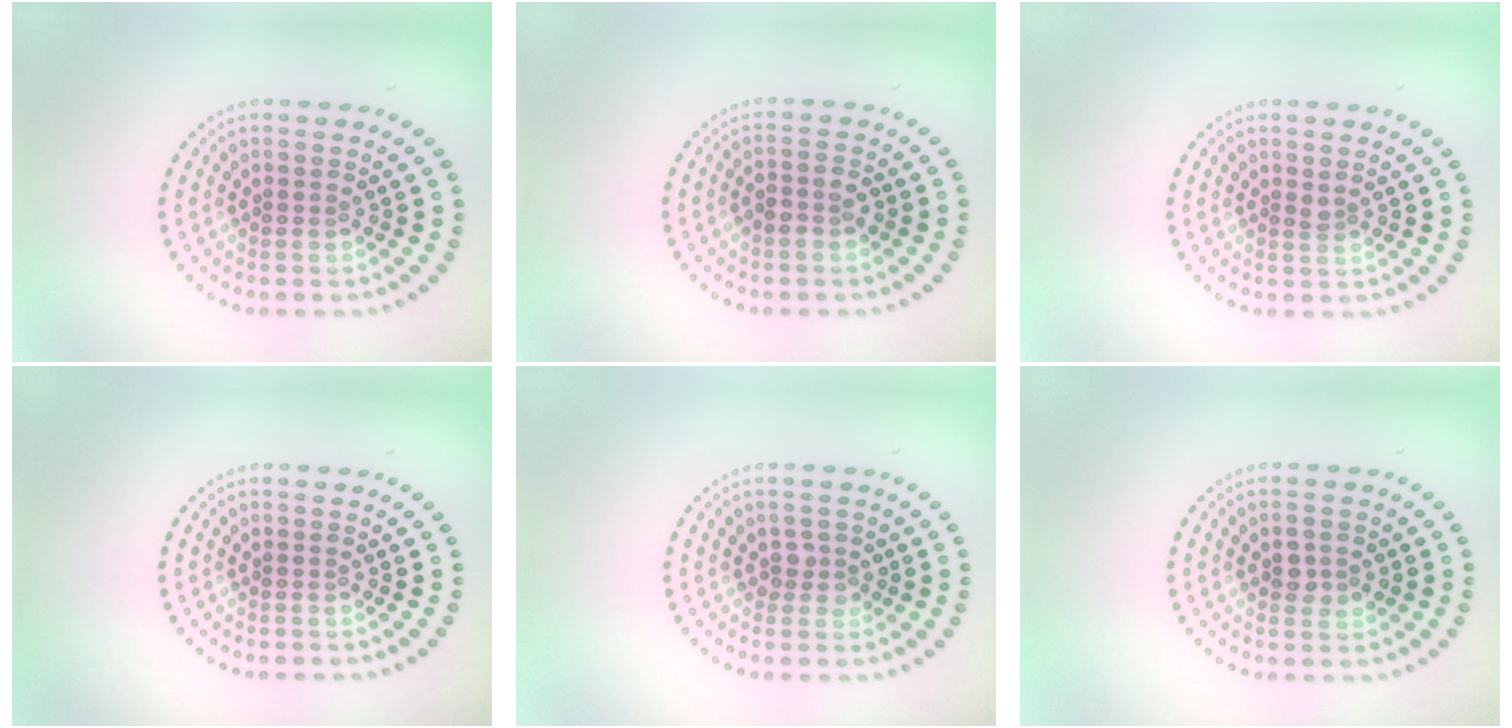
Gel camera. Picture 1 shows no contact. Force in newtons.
{"total": 1.8, "press": 1.7, "slide": 0.6}
{"total": 0.7, "press": 0.5, "slide": 0.5}
{"total": 0.0}
{"total": 1.5, "press": 1.3, "slide": 0.7}
{"total": 1.7, "press": 1.7, "slide": 0.2}